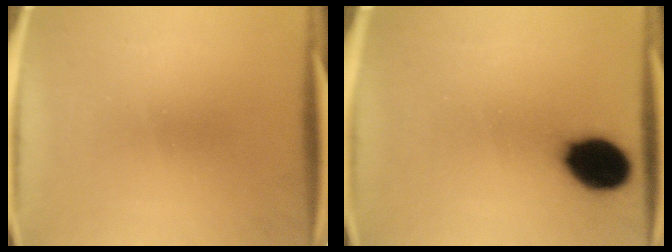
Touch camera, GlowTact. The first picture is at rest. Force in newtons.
{"total": 13.7}